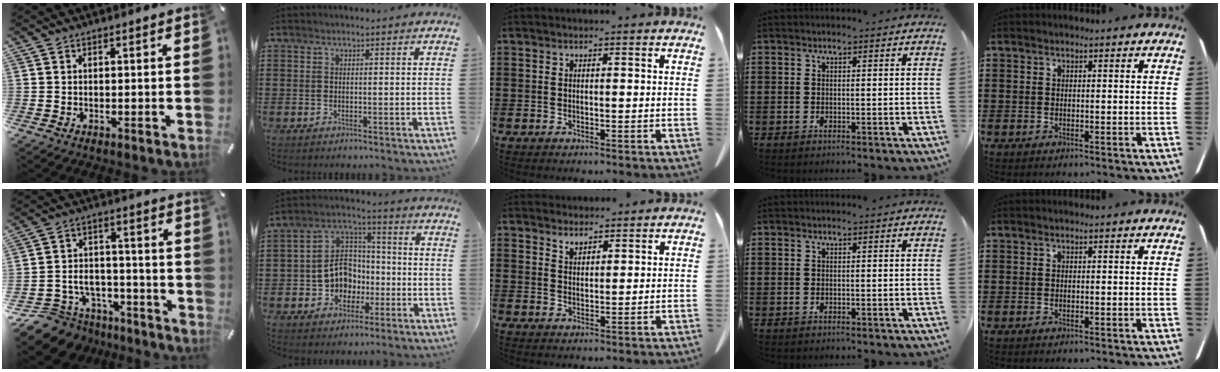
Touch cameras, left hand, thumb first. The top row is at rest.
{"thumb": {"total": 10.3, "force": [-6.7, 7.5, 2.2], "torque": [-0.045, 0.037, -0.115]}, "index": {"total": 8.0, "force": [-1.9, 7.1, 3.0], "torque": [-0.071, 0.012, -0.032]}, "middle": {"total": 2.7, "force": [2.6, 0.8, 0.0], "torque": [-0.007, -0.006, 0.051]}}